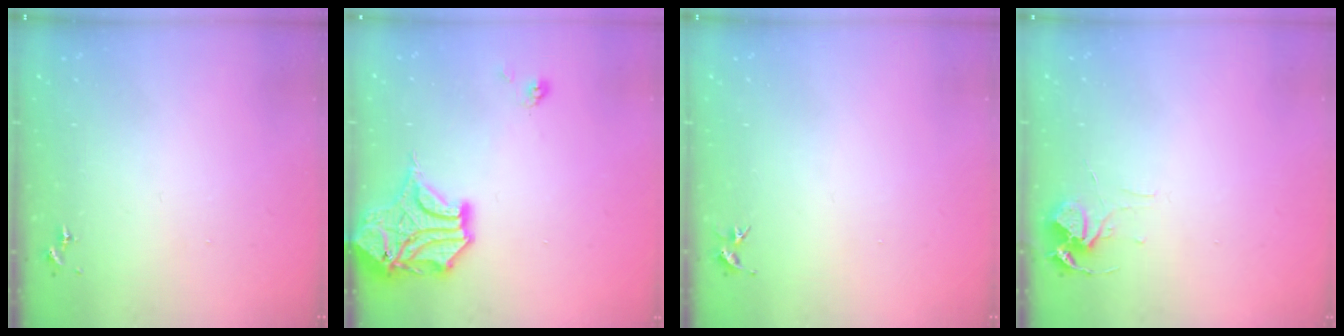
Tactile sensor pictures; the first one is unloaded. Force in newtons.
{"total": 15.2, "press": 15.1, "slide": 2.2}
{"total": 3.4, "press": 3.4, "slide": 0.4}
{"total": 7.1, "press": 7.1, "slide": 0.5}